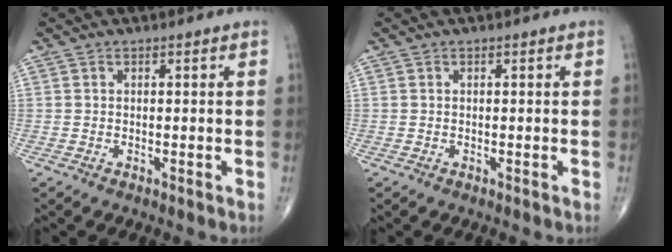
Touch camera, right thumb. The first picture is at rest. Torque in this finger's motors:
{"motor_torque": [0.08, 0.08, -0.02, 0.01, 0.07]}